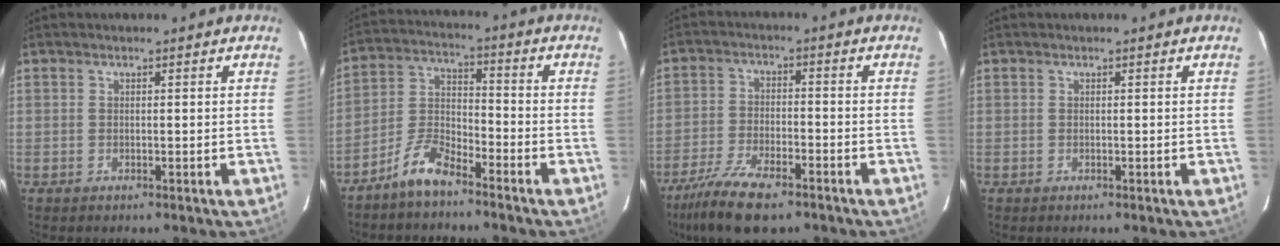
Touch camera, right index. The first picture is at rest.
{"total": 7.4, "force": [-5.9, 2.3, 3.8], "torque": [-0.091, 0.022, -0.118]}
{"total": 12.3, "force": [-8.9, 4.3, 7.3], "torque": [-0.174, -0.022, -0.166]}
{"total": 0.0}